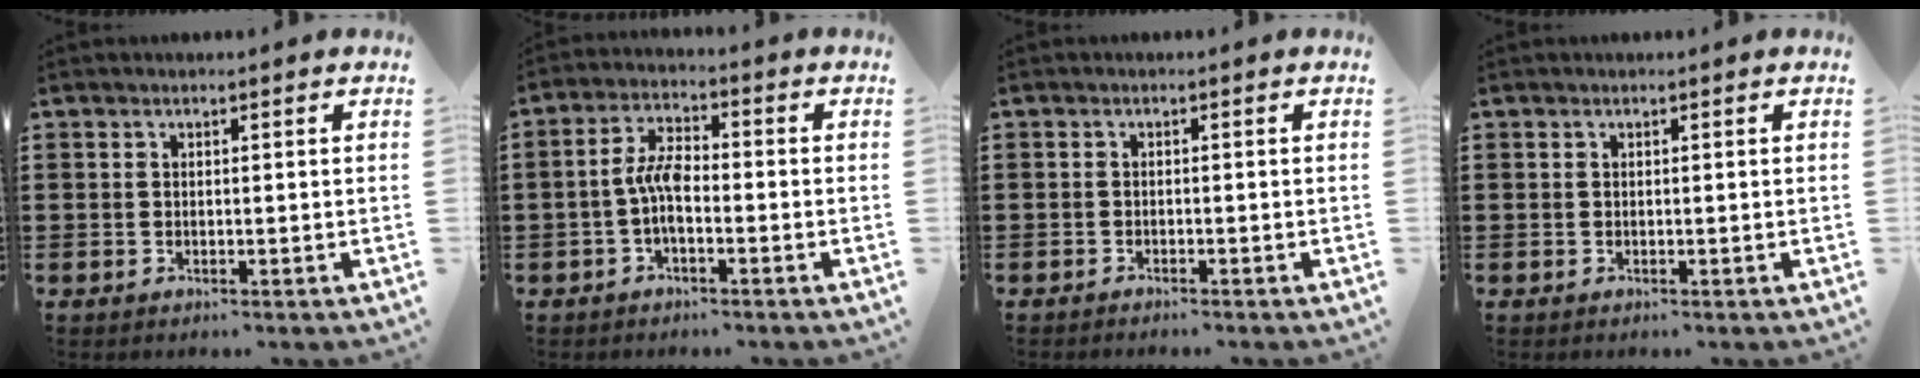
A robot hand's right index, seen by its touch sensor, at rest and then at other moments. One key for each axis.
{"total": 5.3, "fx": -1.2, "fy": 2.2, "fz": 4.6, "tx": -0.105, "ty": 0.001, "tz": -0.026}
{"total": 0.8, "fx": -0.8, "fy": -0.1, "fz": 0.0, "tx": -0.002, "ty": 0.000, "tz": -0.016}
{"total": 0.0}